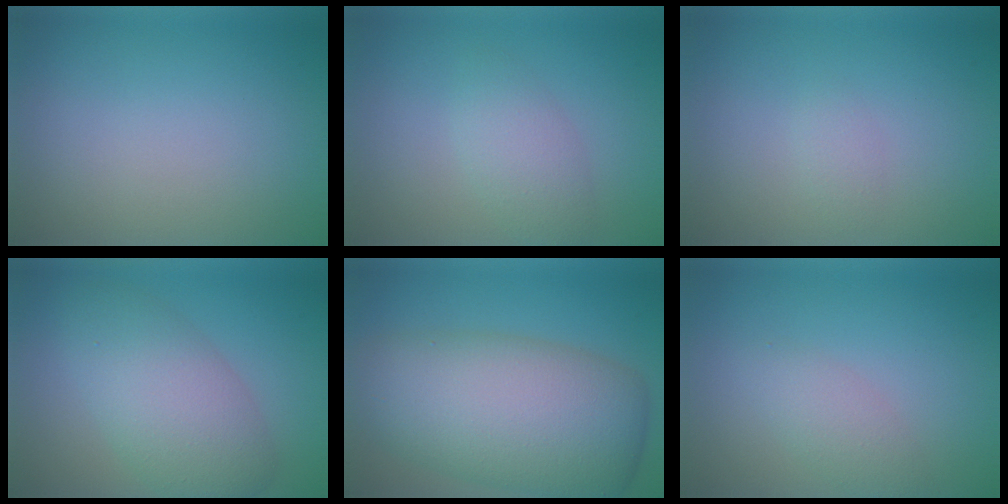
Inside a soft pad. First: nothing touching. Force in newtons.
{"total": 2.7, "press": 2.7, "slide": 0.1}
{"total": 0.8, "press": 0.8, "slide": 0.0}
{"total": 6.6, "press": 6.6, "slide": 0.3}
{"total": 10.1, "press": 10.0, "slide": 0.7}
{"total": 2.1, "press": 2.1, "slide": 0.0}